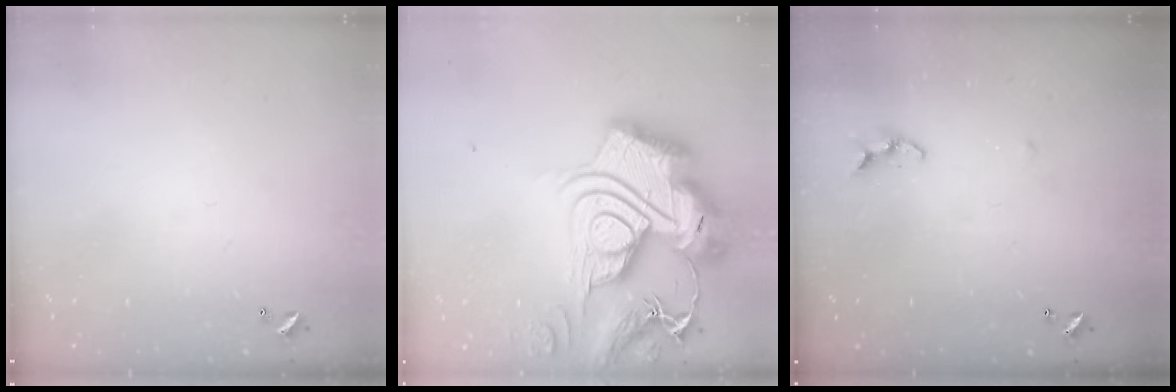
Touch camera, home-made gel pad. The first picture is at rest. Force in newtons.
{"total": 0.6, "press": 0.6, "slide": 0.0}
{"total": 4.3, "press": 4.3, "slide": 0.4}